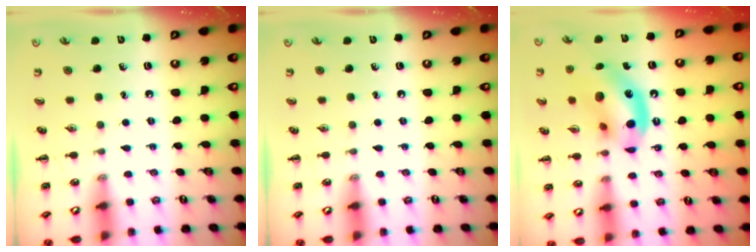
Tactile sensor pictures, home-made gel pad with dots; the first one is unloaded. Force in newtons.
{"total": 0.0}
{"total": 14.7, "press": 14.1, "slide": 4.1}